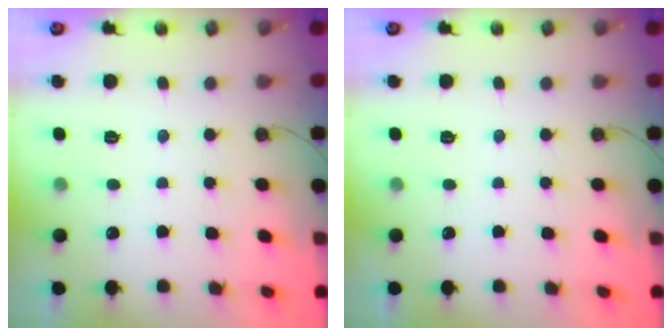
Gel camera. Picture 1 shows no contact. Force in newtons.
{"total": 0.0}